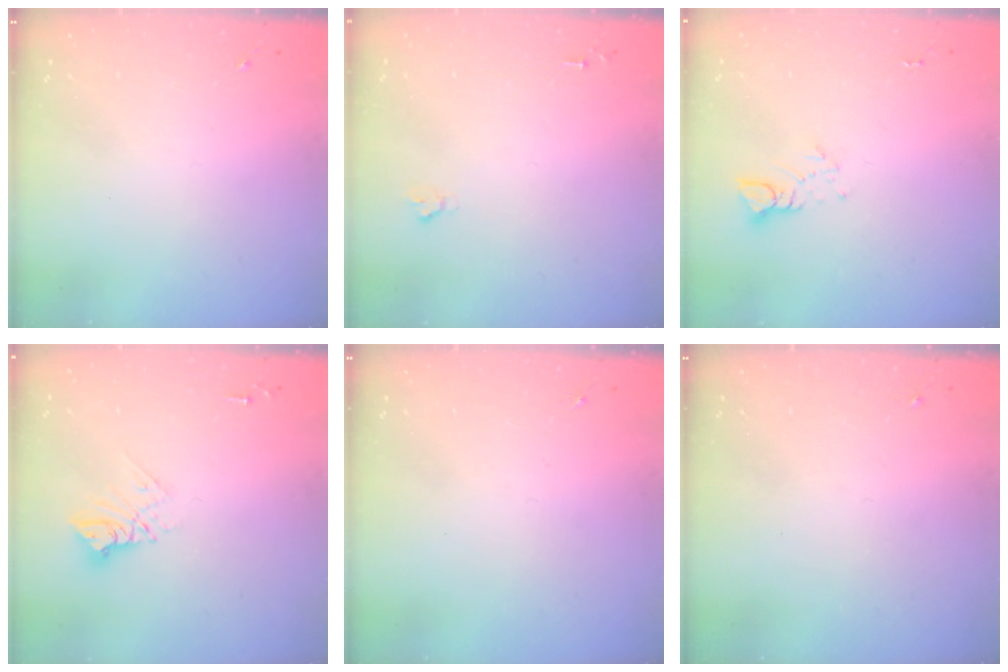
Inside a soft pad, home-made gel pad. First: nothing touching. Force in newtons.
{"total": 1.6, "press": 1.6, "slide": 0.2}
{"total": 3.8, "press": 3.8, "slide": 0.2}
{"total": 9.3, "press": 9.3, "slide": 0.8}
{"total": 0.0}
{"total": 0.0}